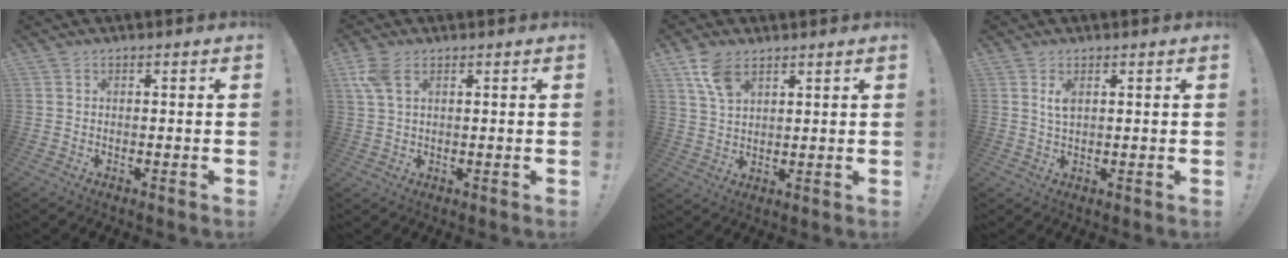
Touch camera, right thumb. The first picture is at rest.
{"total": 6.1, "force": [2.8, 2.8, 4.7], "torque": [-0.105, -0.005, 0.053]}
{"total": 7.8, "force": [4.8, 4.0, 4.8], "torque": [-0.079, -0.020, 0.090]}
{"total": 3.1, "force": [1.2, 1.3, 2.6], "torque": [-0.041, -0.002, 0.018]}